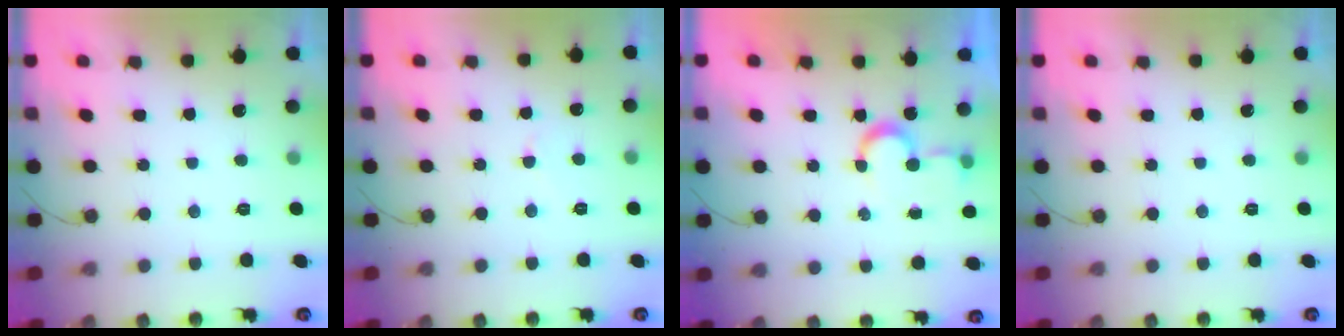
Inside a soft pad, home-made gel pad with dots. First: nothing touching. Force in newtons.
{"total": 2.5, "press": 2.4, "slide": 0.3}
{"total": 5.6, "press": 5.5, "slide": 0.4}
{"total": 0.0}